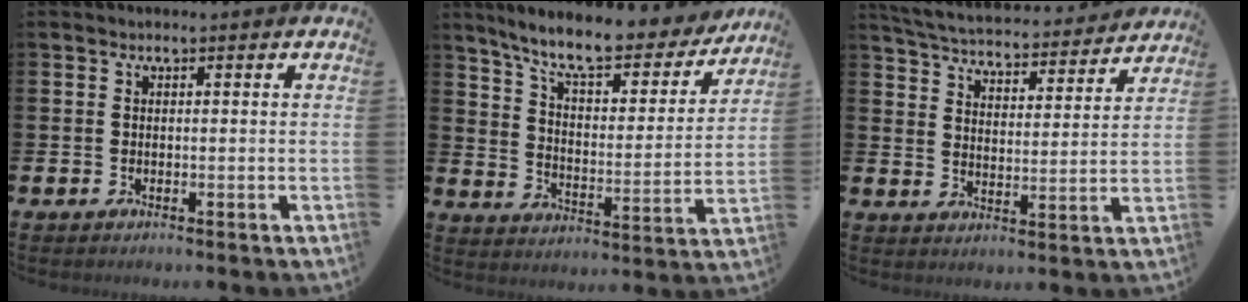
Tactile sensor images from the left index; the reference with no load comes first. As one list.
[{"total": 9.4, "force": [8.3, 2.0, 3.9], "torque": [-0.093, -0.059, 0.136]}, {"total": 5.2, "force": [5.1, 0.8, 0.9], "torque": [-0.046, -0.040, 0.085]}]